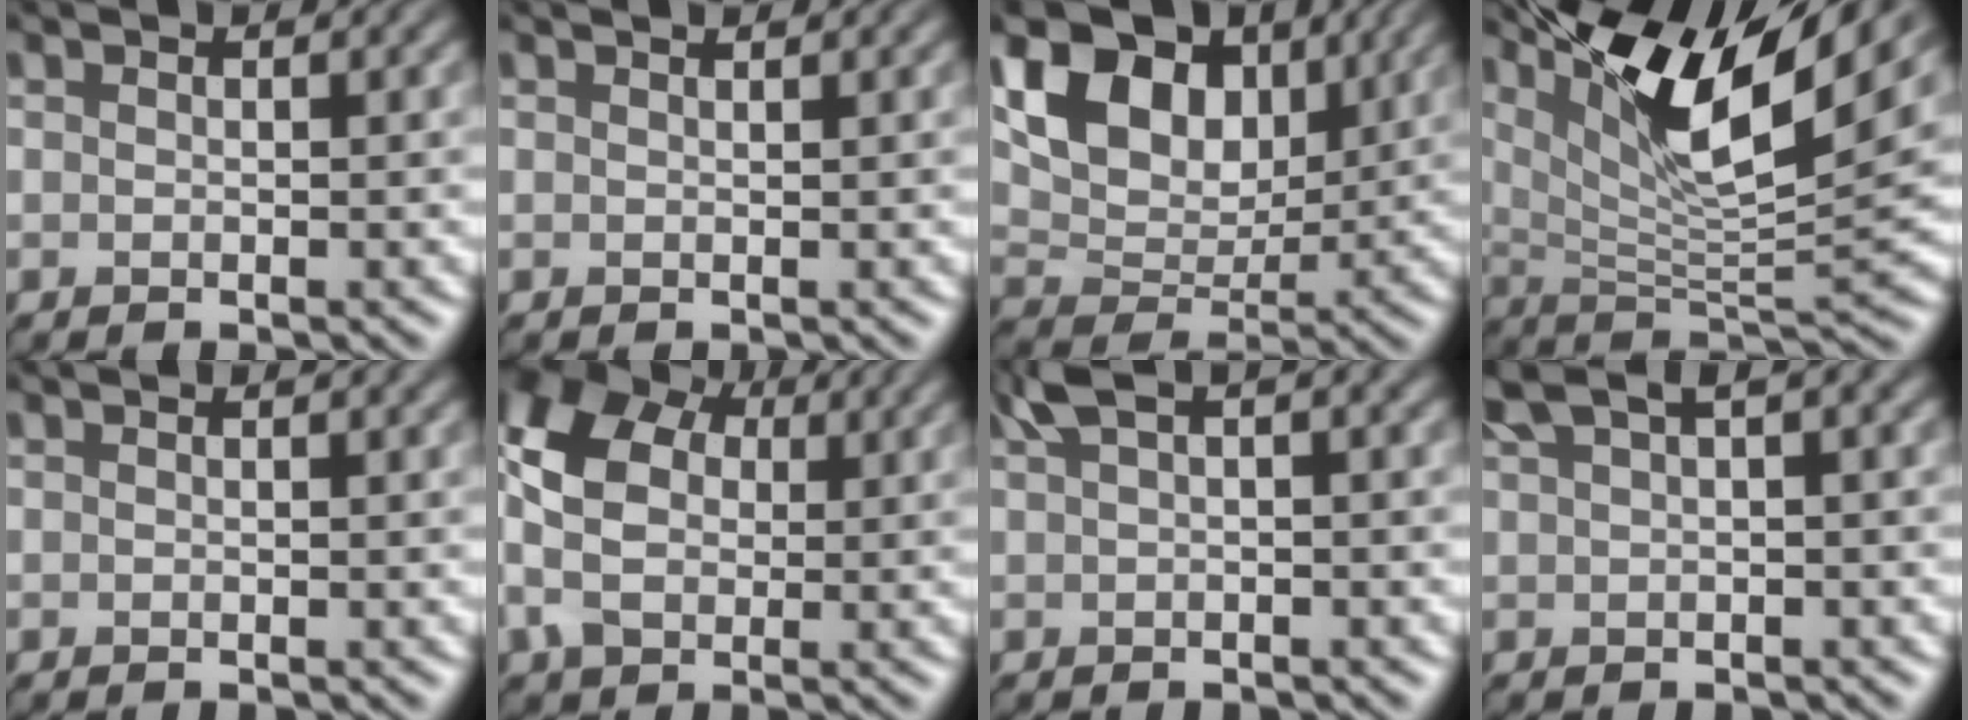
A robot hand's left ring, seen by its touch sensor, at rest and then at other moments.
{"total": 0.7, "force": [0.6, 0.0, 0.2], "torque": [-0.005, -0.002, 0.008]}
{"total": 10.1, "force": [4.7, 6.4, 6.2], "torque": [-0.115, 0.005, 0.075]}
{"total": 10.9, "force": [6.2, 2.7, 8.5], "torque": [-0.145, -0.003, 0.117]}
{"total": 0.0}
{"total": 8.2, "force": [0.8, 6.2, 5.2], "torque": [-0.124, 0.004, 0.011]}
{"total": 2.9, "force": [1.2, 0.8, 2.6], "torque": [-0.048, 0.013, 0.020]}
{"total": 3.9, "force": [1.9, 1.0, 3.2], "torque": [-0.058, 0.022, 0.038]}